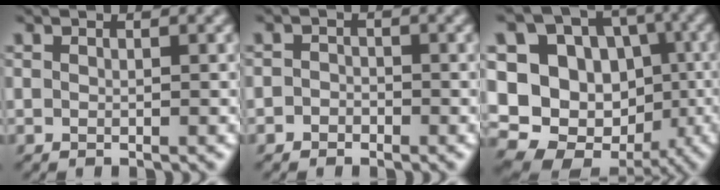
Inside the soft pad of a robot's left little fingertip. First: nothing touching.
{"total": 1.3, "force": [-0.7, 1.1, 0.2], "torque": [0.017, 0.005, -0.022]}
{"total": 17.1, "force": [-1.9, 15.4, 7.1], "torque": [-0.184, 0.017, -0.037]}